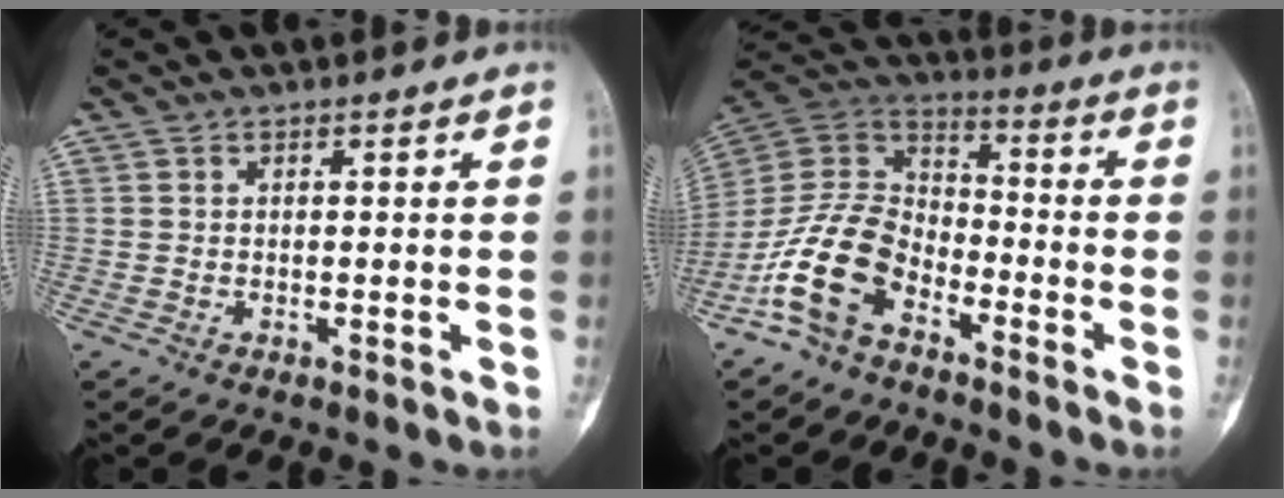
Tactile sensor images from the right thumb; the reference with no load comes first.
{"total": 14.7, "force": [-7.9, 8.7, 8.8], "torque": [-0.165, 0.063, -0.163]}